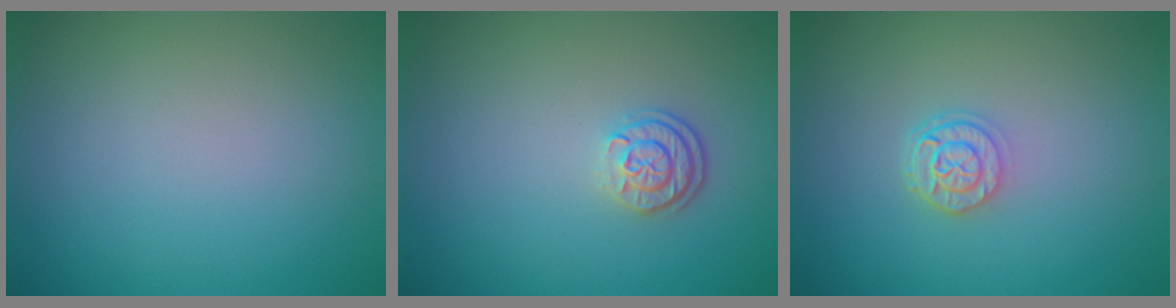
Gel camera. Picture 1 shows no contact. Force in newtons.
{"total": 2.5, "press": 2.0, "slide": 1.5}
{"total": 2.4, "press": 1.9, "slide": 1.5}